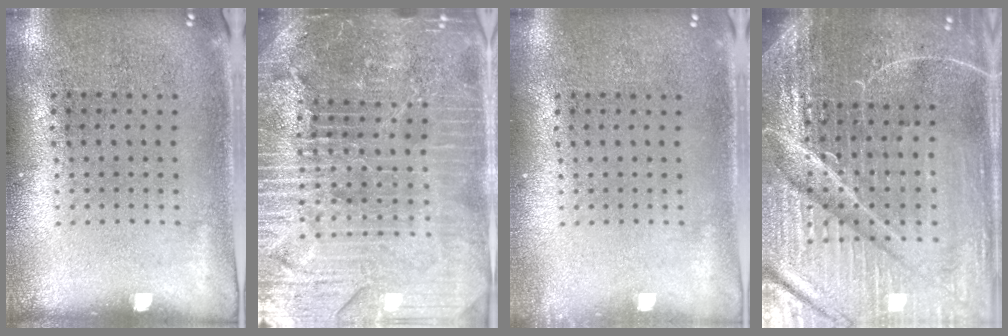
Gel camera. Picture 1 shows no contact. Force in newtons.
{"total": 5.4, "press": 4.9, "slide": 2.3}
{"total": 0.7, "press": 0.7, "slide": 0.1}
{"total": 6.5, "press": 5.8, "slide": 3.0}